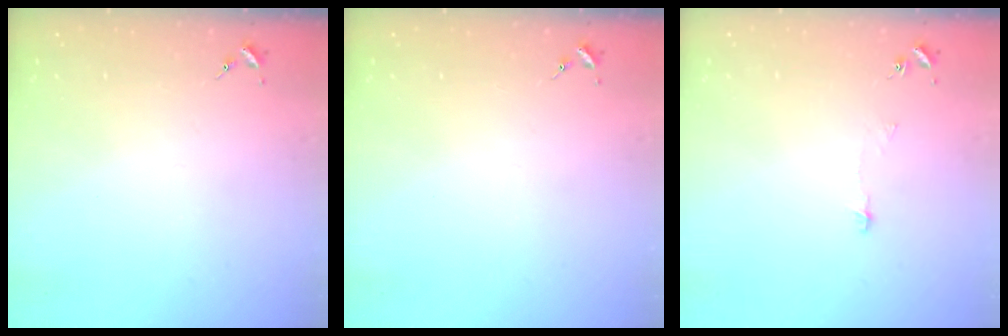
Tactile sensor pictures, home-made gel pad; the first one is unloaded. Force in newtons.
{"total": 0.0}
{"total": 3.1, "press": 3.1, "slide": 0.3}